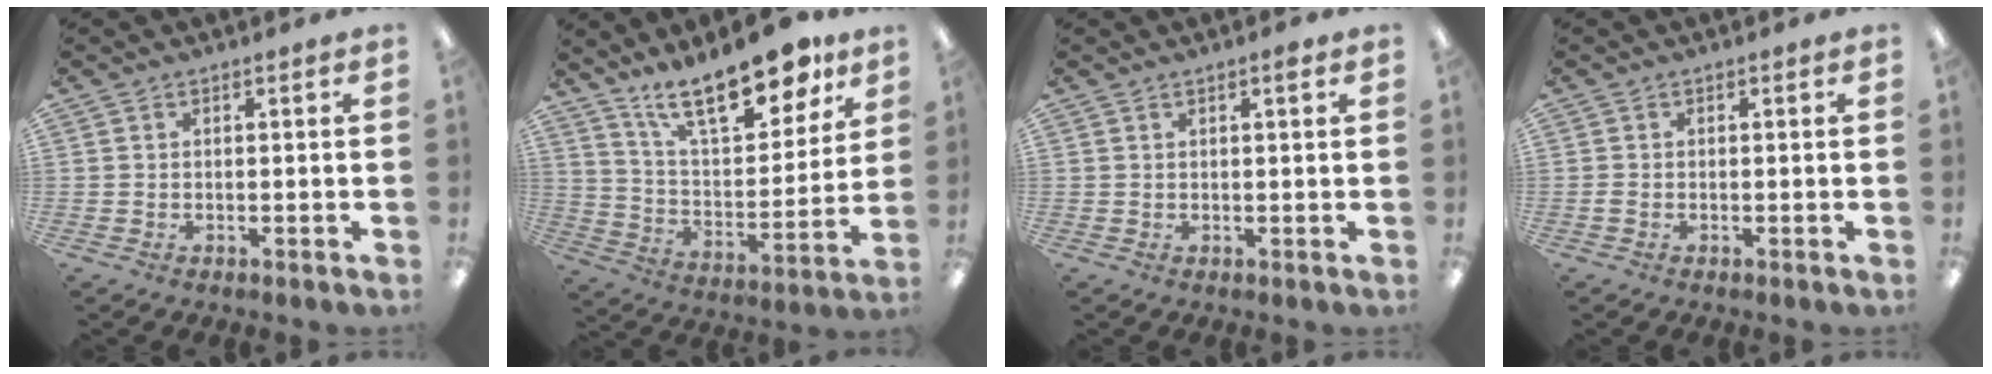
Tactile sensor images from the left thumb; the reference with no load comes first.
{"total": 20.5, "force": [15.0, 7.7, 11.6], "torque": [-0.187, -0.093, 0.257]}
{"total": 1.6, "force": [1.0, 0.3, 1.3], "torque": [-0.019, -0.001, 0.014]}
{"total": 0.7, "force": [-0.3, 0.5, 0.5], "torque": [-0.009, 0.001, -0.005]}